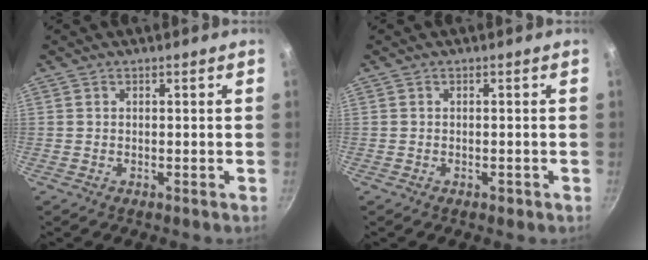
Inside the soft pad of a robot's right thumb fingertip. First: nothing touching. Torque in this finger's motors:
{"motor_torque": [0.13, -0.09, 0.29, -0.10, -0.01]}